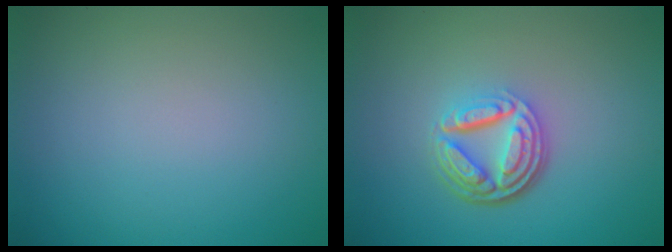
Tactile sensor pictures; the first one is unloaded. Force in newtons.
{"total": 5.3, "press": 3.7, "slide": 3.8}